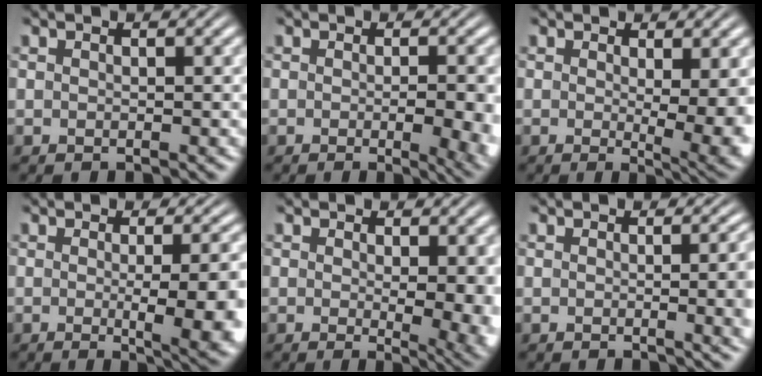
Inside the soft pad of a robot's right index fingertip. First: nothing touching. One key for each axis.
{"total": 4.3, "fx": -1.0, "fy": 1.0, "fz": 4.1, "tx": -0.050, "ty": -0.011, "tz": -0.014}
{"total": 5.4, "fx": -0.4, "fy": 1.4, "fz": 5.2, "tx": -0.062, "ty": -0.019, "tz": -0.002}
{"total": 7.3, "fx": -1.8, "fy": 1.7, "fz": 6.9, "tx": -0.077, "ty": -0.010, "tz": -0.025}
{"total": 4.5, "fx": -0.4, "fy": 1.3, "fz": 4.3, "tx": -0.053, "ty": -0.018, "tz": -0.001}
{"total": 3.6, "fx": -0.1, "fy": 0.8, "fz": 3.5, "tx": -0.024, "ty": 0.006, "tz": -0.007}